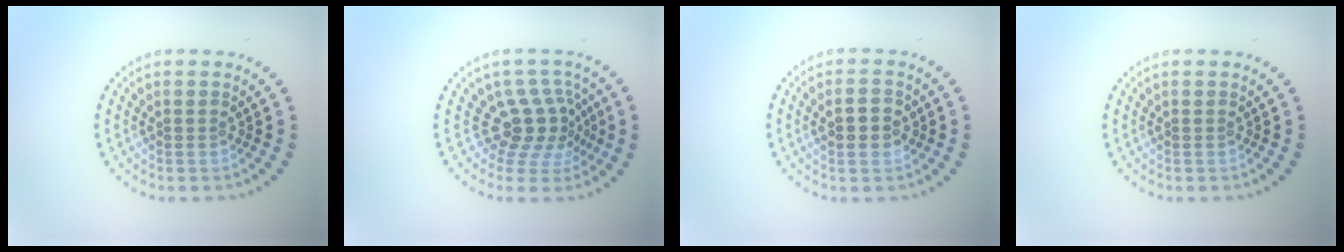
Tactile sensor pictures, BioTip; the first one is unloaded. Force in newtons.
{"total": 3.8, "press": 2.7, "slide": 2.7}
{"total": 2.8, "press": 2.8, "slide": 0.1}
{"total": 0.0}